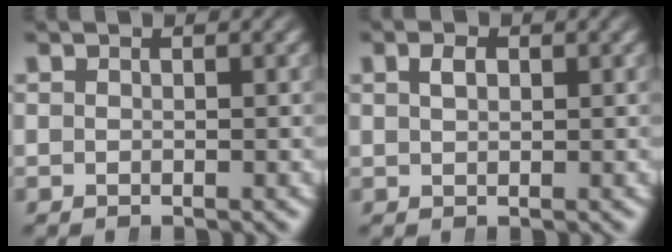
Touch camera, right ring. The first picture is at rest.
{"total": 1.4, "force": [0.6, 0.7, 1.0], "torque": [-0.011, 0.008, 0.009]}